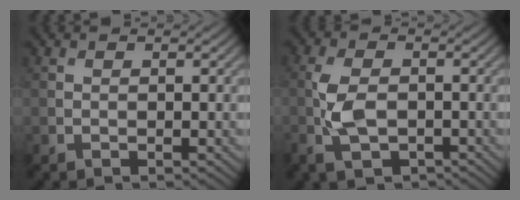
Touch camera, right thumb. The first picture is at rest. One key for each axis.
{"total": 5.2, "fx": -1.5, "fy": 3.0, "fz": 4.0, "tx": -0.103, "ty": -0.006, "tz": -0.032}